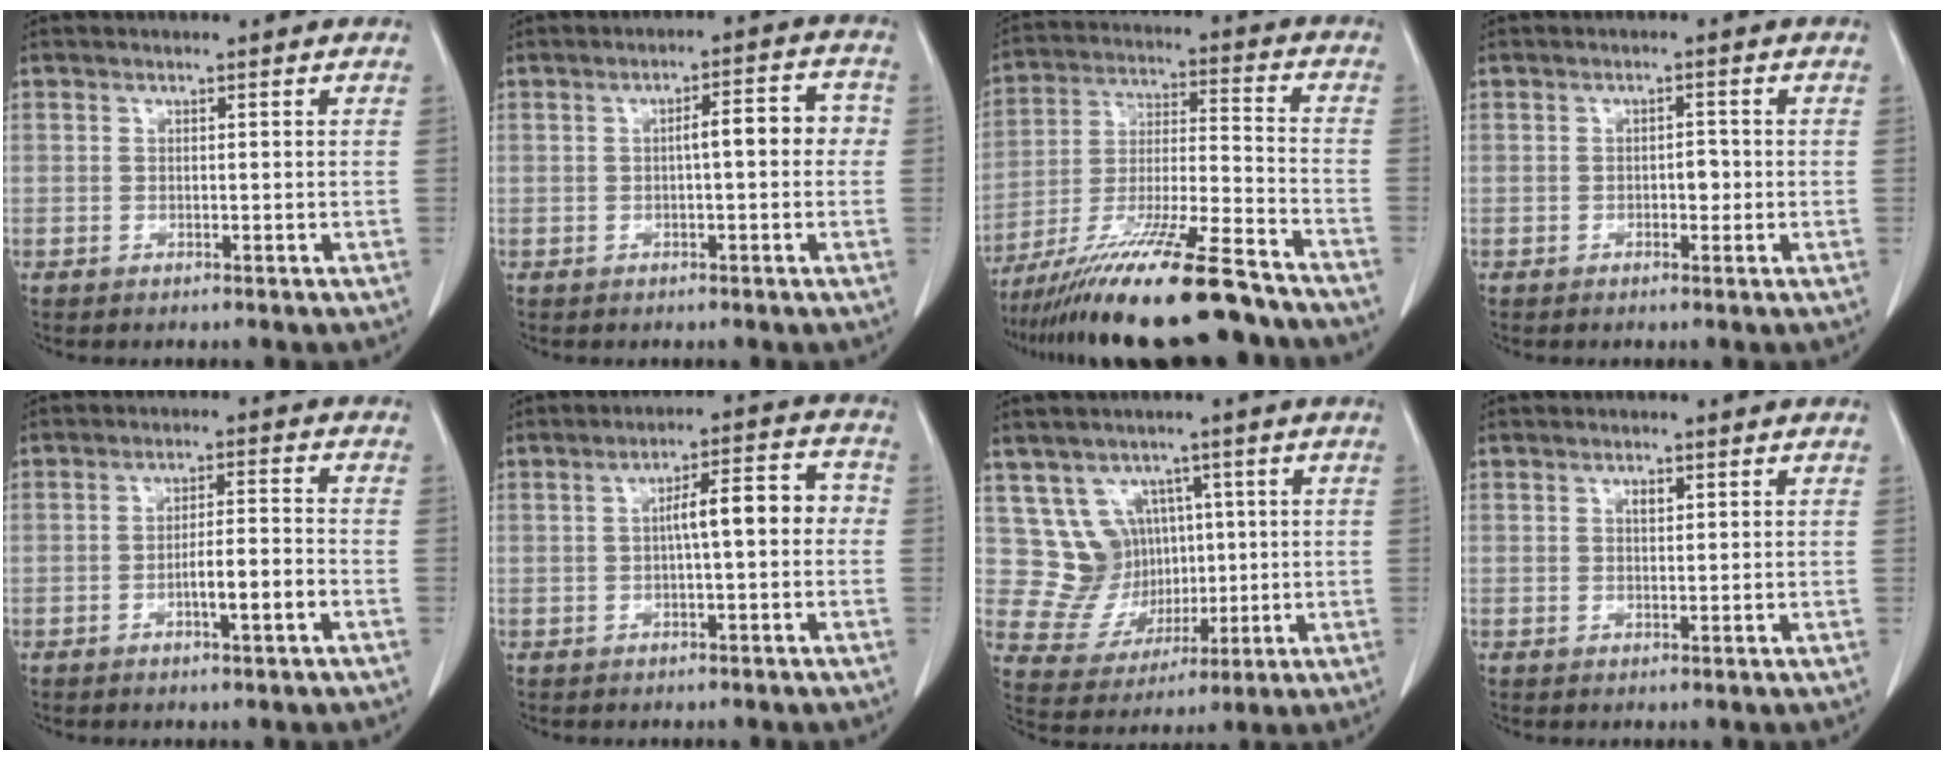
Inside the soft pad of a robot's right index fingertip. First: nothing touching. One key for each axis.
{"total": 5.5, "fx": 0.0, "fy": 1.3, "fz": 5.4, "tx": -0.073, "ty": 0.026, "tz": -0.002}
{"total": 21.2, "fx": -17.1, "fy": 0.9, "fz": 12.5, "tx": -0.213, "ty": -0.024, "tz": -0.294}
{"total": 1.6, "fx": -0.4, "fy": 0.9, "fz": 1.3, "tx": -0.014, "ty": 0.005, "tz": -0.007}
{"total": 5.2, "fx": -2.2, "fy": 0.4, "fz": 4.8, "tx": -0.079, "ty": 0.004, "tz": -0.036}
{"total": 7.1, "fx": -0.3, "fy": 1.6, "fz": 6.9, "tx": -0.102, "ty": 0.034, "tz": -0.003}
{"total": 8.5, "fx": 2.9, "fy": 7.8, "fz": 1.9, "tx": -0.036, "ty": 0.029, "tz": 0.073}
{"total": 1.2, "fx": 0.6, "fy": 0.6, "fz": 0.9, "tx": -0.015, "ty": -0.001, "tz": 0.009}